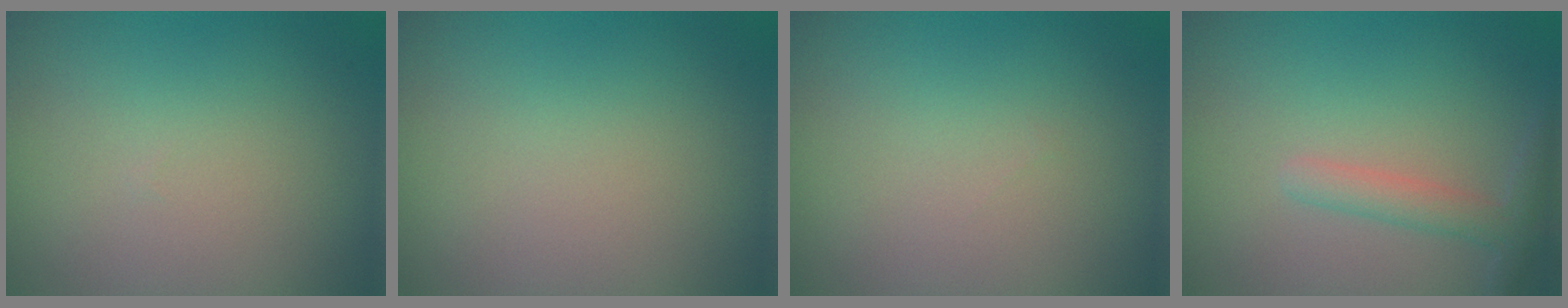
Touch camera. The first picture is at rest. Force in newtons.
{"total": 0.0}
{"total": 0.0}
{"total": 2.4, "press": 2.4, "slide": 0.1}